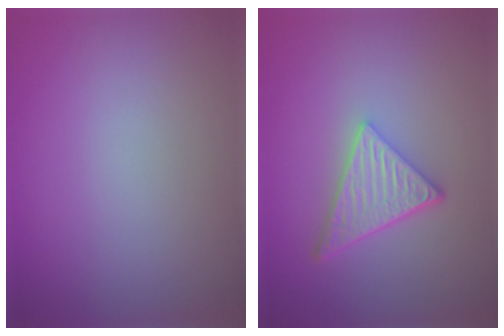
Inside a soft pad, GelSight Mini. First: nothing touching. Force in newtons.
{"total": 5.0, "press": 3.6, "slide": 3.5}